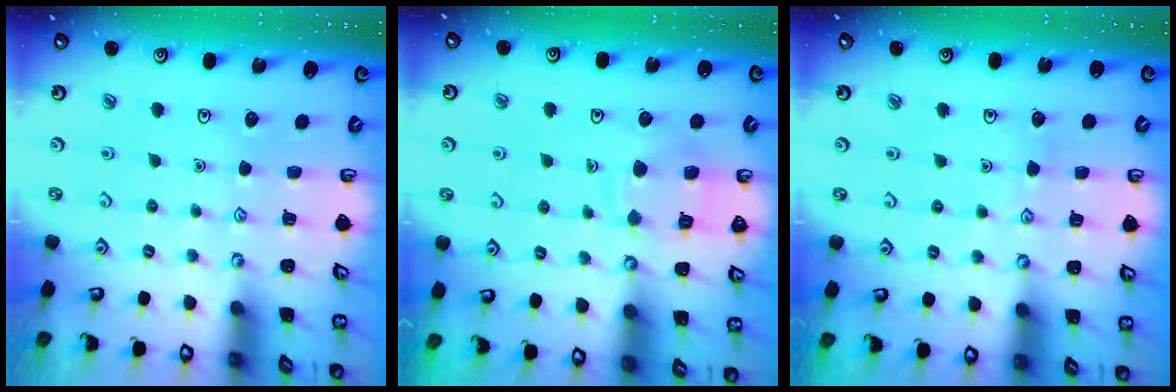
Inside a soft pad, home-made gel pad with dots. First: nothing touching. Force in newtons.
{"total": 9.5, "press": 9.5, "slide": 0.9}
{"total": 3.8, "press": 3.7, "slide": 0.3}